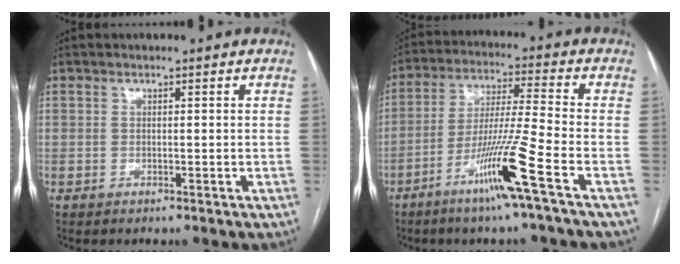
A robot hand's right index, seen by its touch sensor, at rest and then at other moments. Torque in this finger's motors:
{"motor_torque": [1.83, -0.31, 0.84, 0.21]}